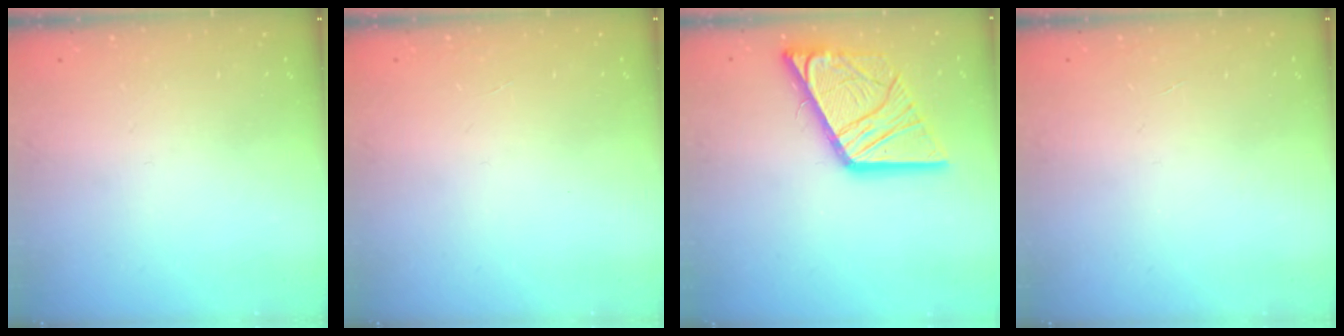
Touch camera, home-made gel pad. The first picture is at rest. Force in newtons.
{"total": 0.0}
{"total": 18.0, "press": 17.9, "slide": 2.1}
{"total": 0.0}